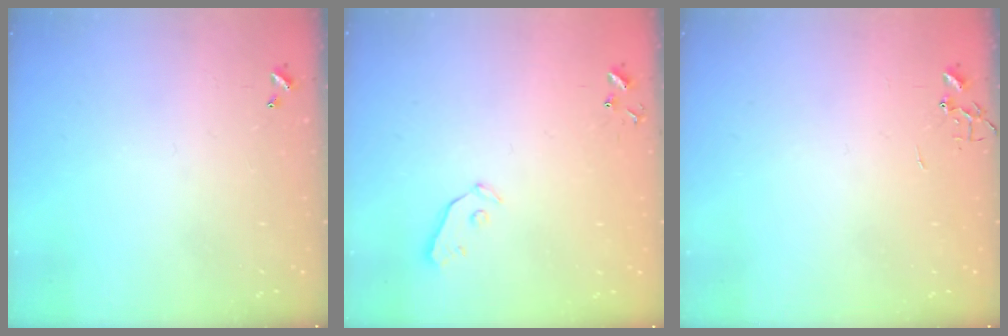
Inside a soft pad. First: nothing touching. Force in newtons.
{"total": 3.2, "press": 3.2, "slide": 0.4}
{"total": 0.0}